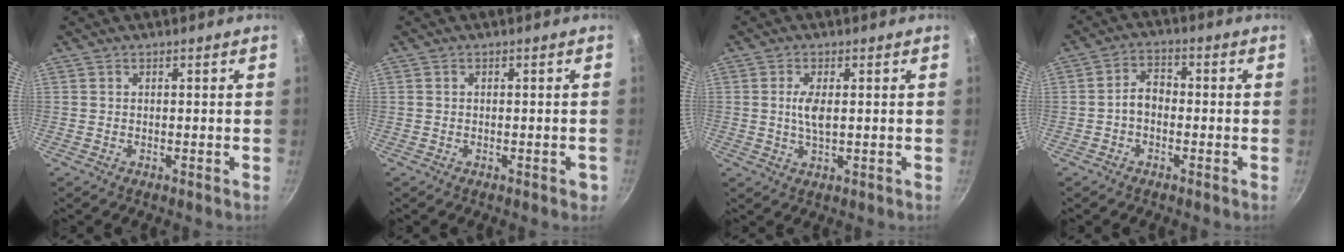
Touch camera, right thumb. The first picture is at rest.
{"total": 1.5, "force": [-0.6, 0.8, 1.1], "torque": [-0.003, 0.009, -0.006]}
{"total": 4.0, "force": [0.5, 1.6, 3.7], "torque": [-0.075, 0.000, 0.009]}
{"total": 4.4, "force": [-1.1, 3.1, 3.0], "torque": [-0.038, 0.023, -0.028]}